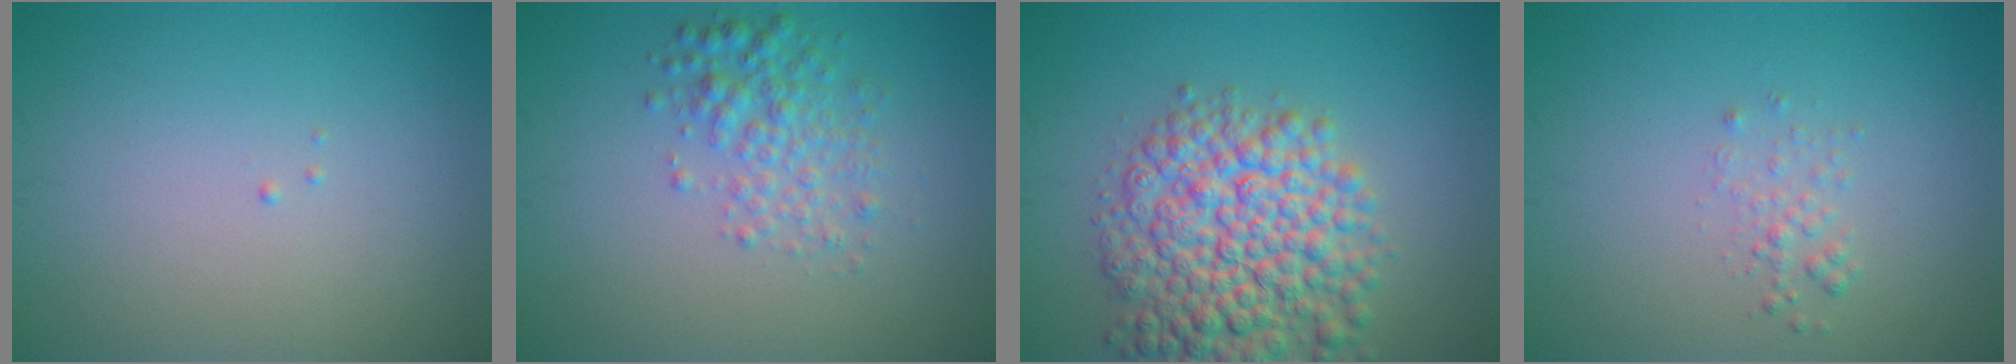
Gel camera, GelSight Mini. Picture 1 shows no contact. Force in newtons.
{"total": 3.0, "press": 3.0, "slide": 0.1}
{"total": 9.0, "press": 9.0, "slide": 0.3}
{"total": 1.1, "press": 1.1, "slide": 0.1}